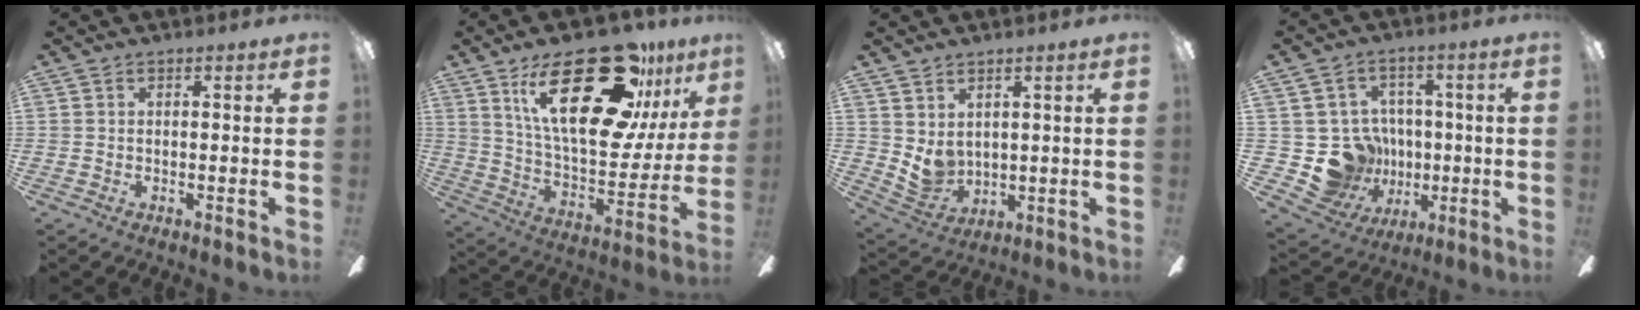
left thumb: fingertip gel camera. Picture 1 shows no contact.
{"total": 31.7, "force": [17.8, 12.5, 23.0], "torque": [-0.372, -0.098, 0.297]}
{"total": 5.6, "force": [3.1, 4.0, 2.2], "torque": [-0.062, -0.023, 0.063]}
{"total": 13.8, "force": [-2.1, 13.1, 3.6], "torque": [-0.102, 0.011, -0.010]}